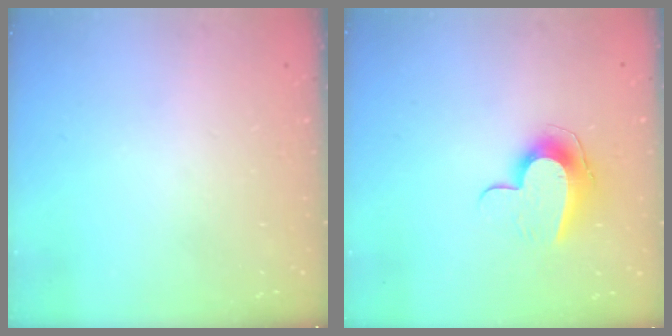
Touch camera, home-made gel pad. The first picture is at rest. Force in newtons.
{"total": 9.8, "press": 9.8, "slide": 0.5}